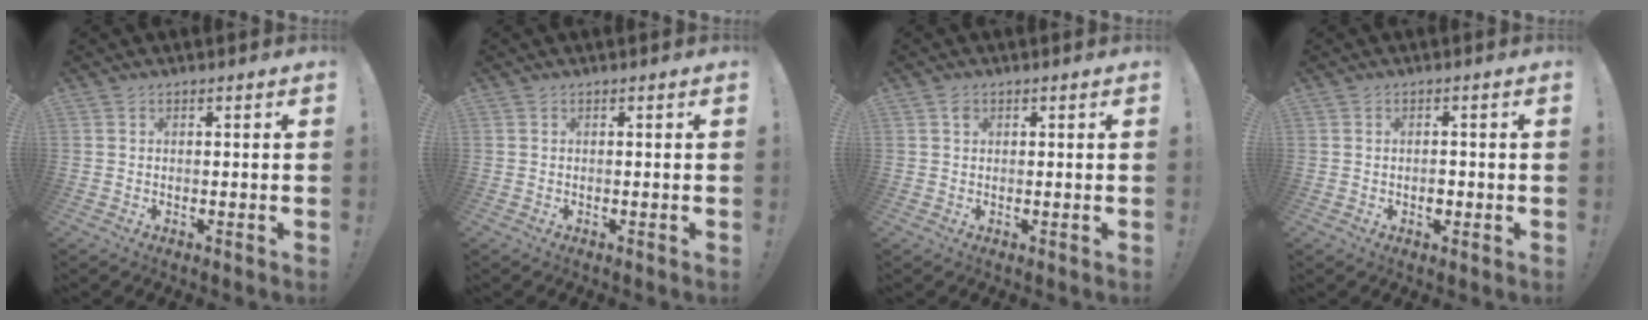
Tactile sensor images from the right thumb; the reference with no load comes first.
{"total": 0.0}
{"total": 1.2, "force": [0.5, 1.0, 0.4], "torque": [-0.005, 0.002, 0.009]}
{"total": 2.5, "force": [-0.8, 2.2, 1.0], "torque": [-0.006, -0.002, -0.015]}